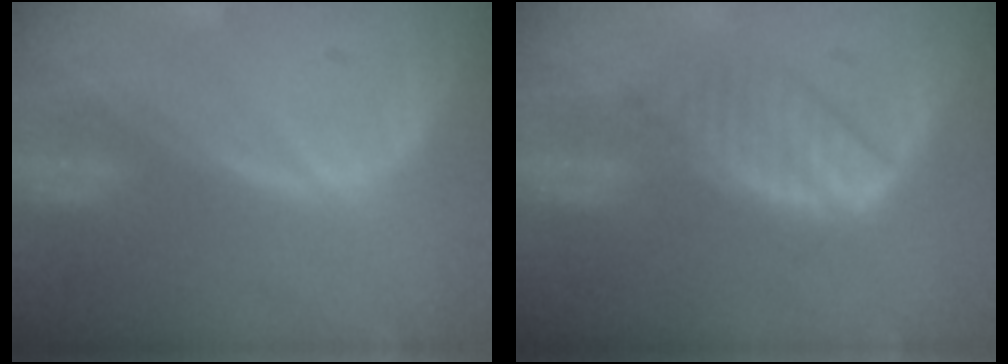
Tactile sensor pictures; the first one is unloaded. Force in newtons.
{"total": 5.9, "press": 5.7, "slide": 1.4}